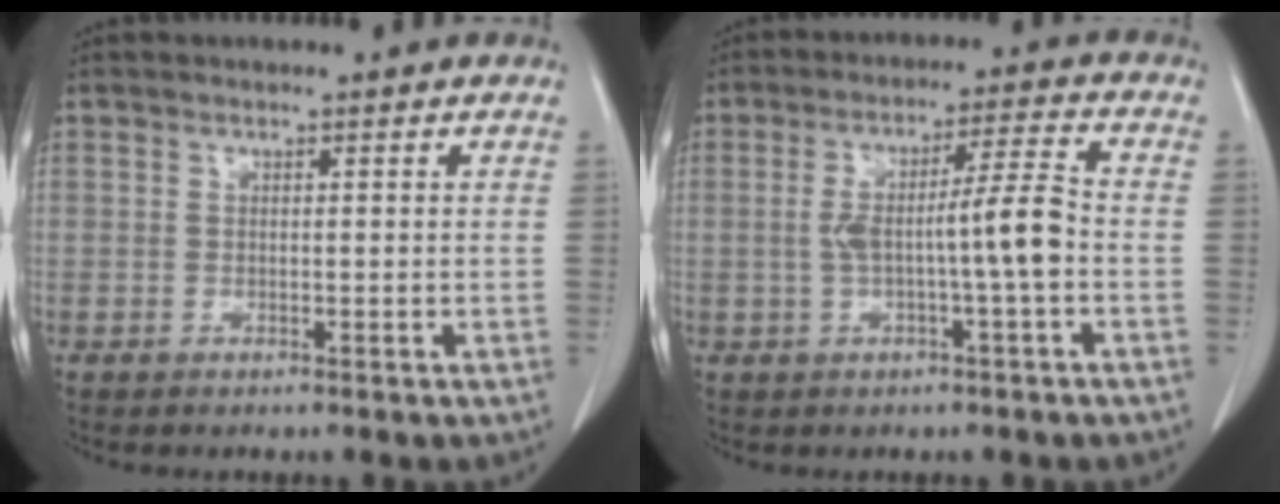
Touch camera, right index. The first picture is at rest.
{"total": 8.1, "force": [-1.3, -0.2, 7.9], "torque": [-0.141, 0.016, -0.021]}